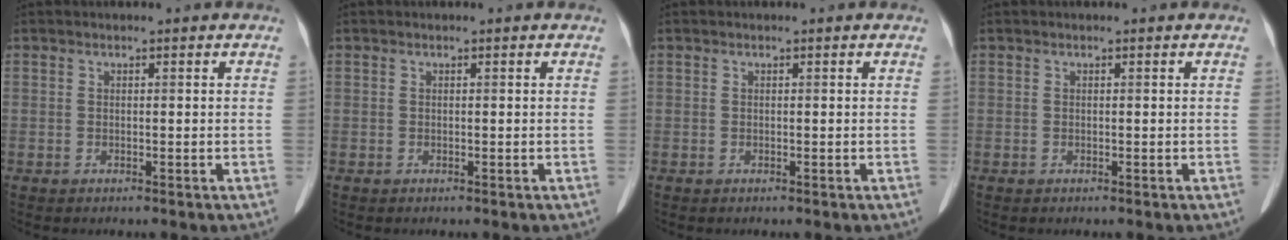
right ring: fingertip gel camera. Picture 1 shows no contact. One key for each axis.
{"total": 0.0}
{"total": 0.0}
{"total": 0.0}